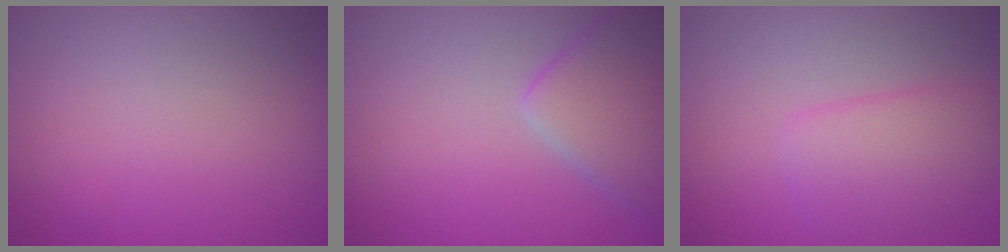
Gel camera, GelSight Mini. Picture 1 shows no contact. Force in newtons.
{"total": 5.0, "press": 5.0, "slide": 0.5}
{"total": 3.3, "press": 3.3, "slide": 0.1}